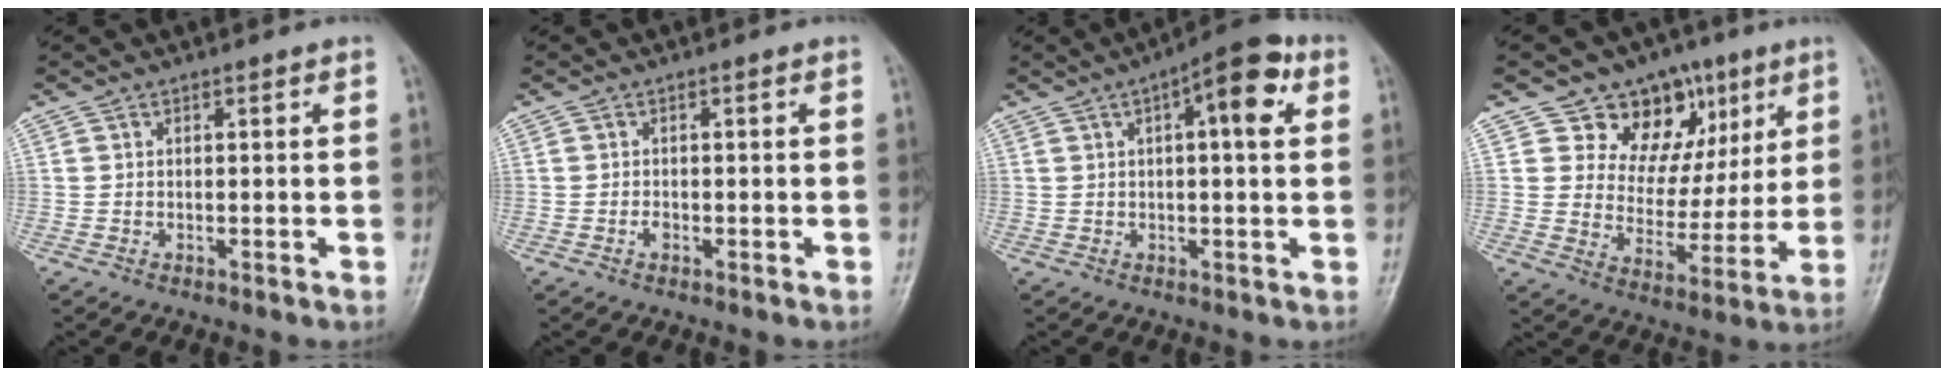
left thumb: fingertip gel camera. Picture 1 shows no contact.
{"total": 1.0, "force": [-0.5, 0.6, 0.6], "torque": [-0.010, 0.001, -0.010]}
{"total": 9.3, "force": [3.0, 3.1, 8.2], "torque": [-0.105, 0.015, 0.033]}
{"total": 14.3, "force": [7.4, 10.6, 6.1], "torque": [-0.034, -0.023, 0.118]}